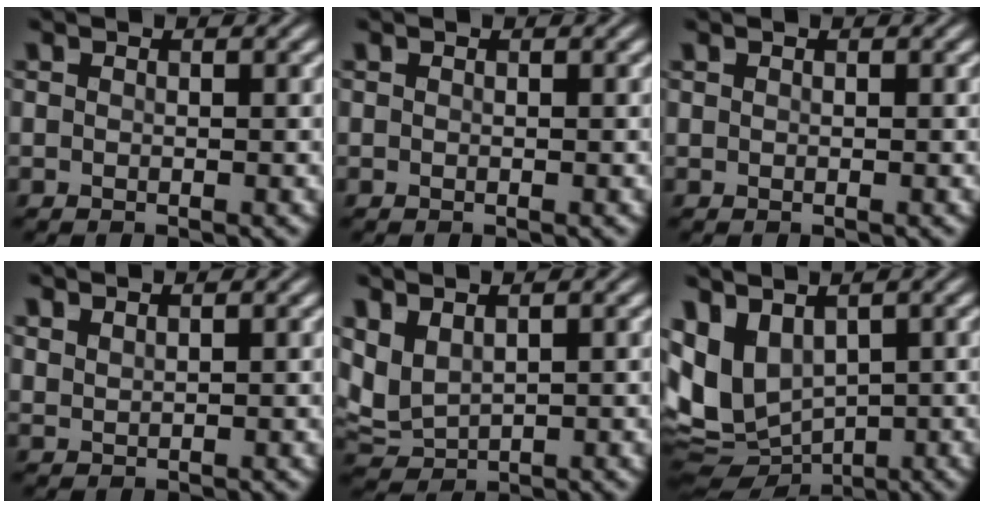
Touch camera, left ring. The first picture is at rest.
{"total": 0.0}
{"total": 0.0}
{"total": 1.7, "force": [1.5, 0.4, 0.6], "torque": [-0.004, 0.001, 0.023]}
{"total": 3.6, "force": [1.6, 2.0, 2.5], "torque": [-0.066, 0.005, 0.041]}
{"total": 9.1, "force": [0.7, 6.3, 6.5], "torque": [-0.134, -0.013, 0.041]}